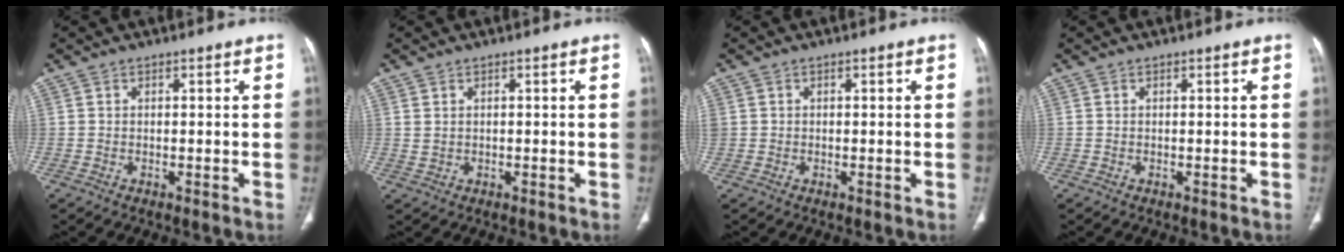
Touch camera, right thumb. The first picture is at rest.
{"total": 1.0, "force": [0.4, 0.7, 0.5], "torque": [-0.010, 0.001, 0.014]}
{"total": 1.2, "force": [0.1, 1.0, 0.5], "torque": [-0.014, 0.010, 0.008]}
{"total": 0.0}